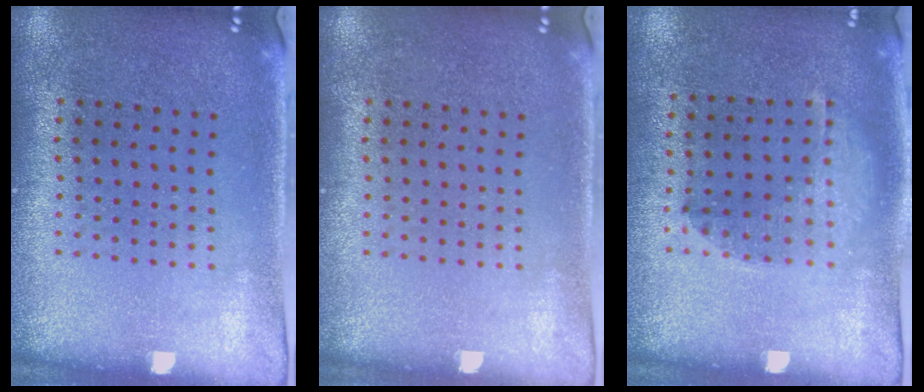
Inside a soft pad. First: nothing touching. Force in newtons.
{"total": 0.0}
{"total": 1.0, "press": 1.0, "slide": 0.2}